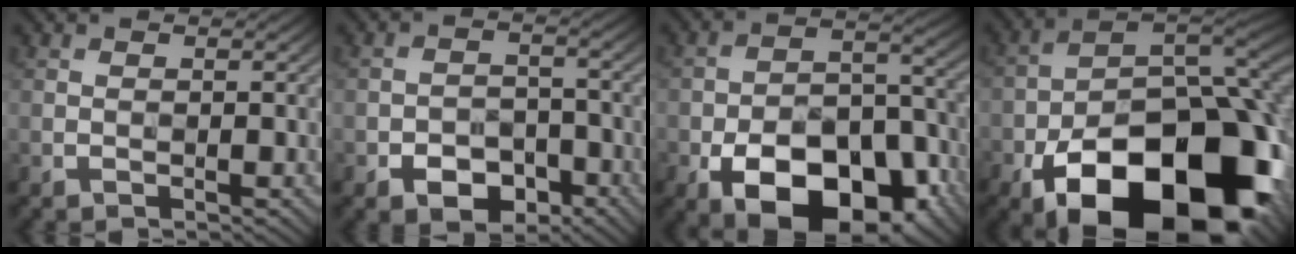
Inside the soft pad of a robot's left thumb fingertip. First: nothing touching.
{"total": 5.7, "force": [-3.3, 3.5, 3.0], "torque": [-0.048, -0.001, -0.062]}
{"total": 16.6, "force": [-8.4, 9.2, 11.0], "torque": [-0.175, -0.026, -0.140]}
{"total": 23.1, "force": [-11.5, 12.3, 15.9], "torque": [-0.265, -0.055, -0.153]}